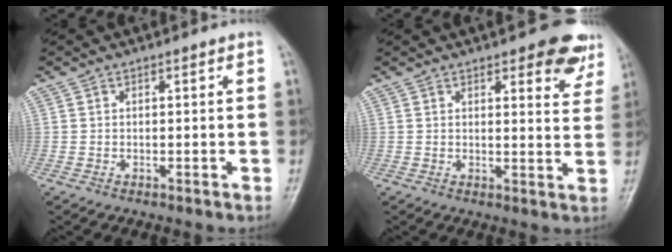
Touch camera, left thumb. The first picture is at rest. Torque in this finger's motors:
{"motor_torque": [0.12, 0.05, -0.19, 0.03, 0.08]}